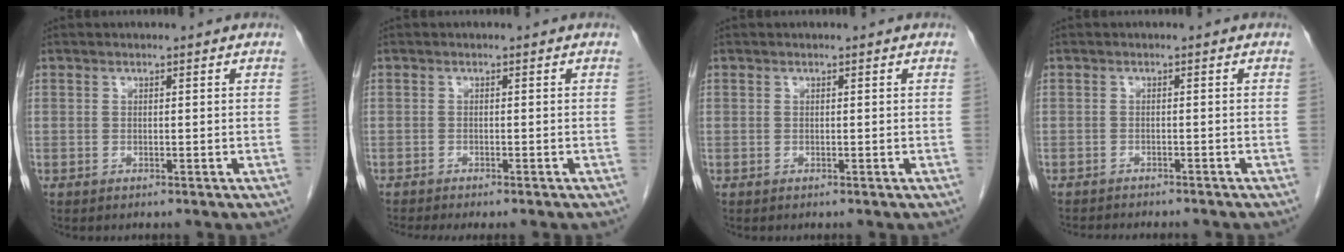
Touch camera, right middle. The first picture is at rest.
{"total": 4.6, "force": [-4.0, 0.2, 2.1], "torque": [-0.020, -0.006, -0.059]}
{"total": 0.0}
{"total": 8.0, "force": [-7.2, 1.6, 3.0], "torque": [-0.038, -0.005, -0.093]}